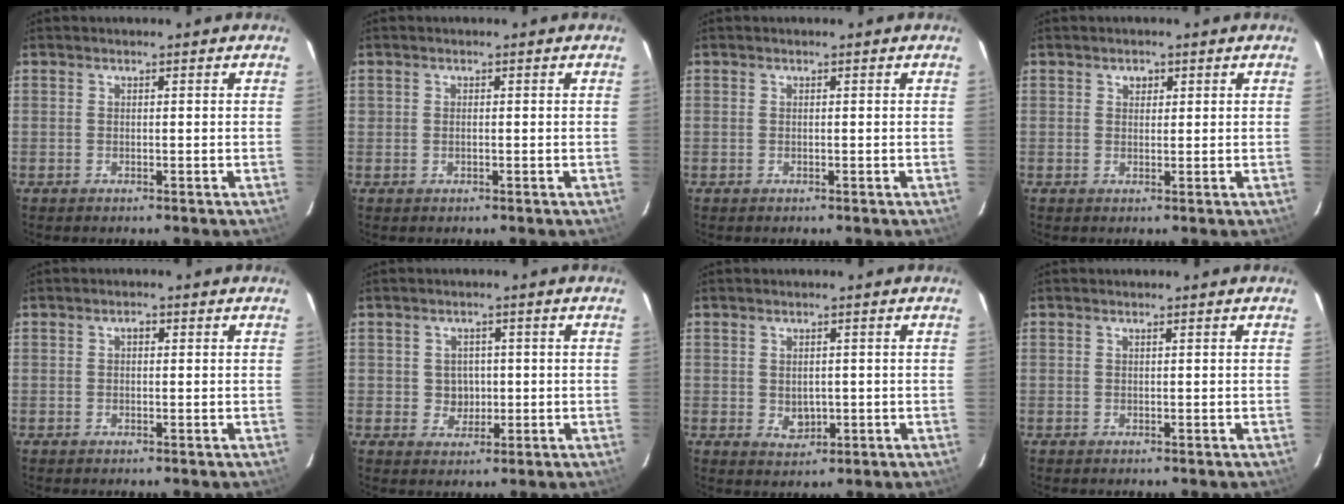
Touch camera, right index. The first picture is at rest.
{"total": 0.6, "force": [-0.1, 0.6, 0.3], "torque": [-0.006, 0.000, -0.001]}
{"total": 0.0}
{"total": 1.5, "force": [0.7, 1.3, 0.5], "torque": [-0.005, 0.006, 0.011]}
{"total": 1.0, "force": [0.1, 0.8, 0.7], "torque": [-0.010, 0.007, 0.000]}
{"total": 3.4, "force": [0.0, 3.3, 0.7], "torque": [-0.013, 0.012, 0.006]}
{"total": 3.2, "force": [-0.1, 2.6, 1.8], "torque": [-0.029, -0.002, 0.006]}
{"total": 0.0}